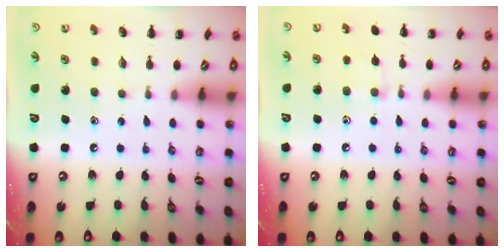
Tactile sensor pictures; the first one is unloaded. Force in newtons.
{"total": 5.8, "press": 5.4, "slide": 1.9}